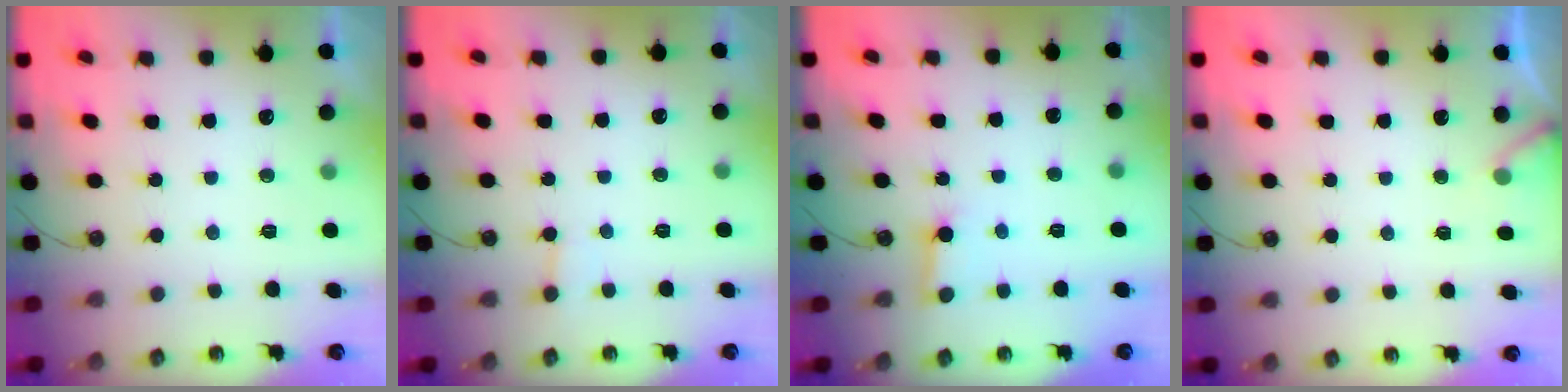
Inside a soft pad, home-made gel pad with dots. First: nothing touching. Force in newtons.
{"total": 2.4, "press": 2.4, "slide": 0.3}
{"total": 2.8, "press": 2.8, "slide": 0.3}
{"total": 3.7, "press": 3.7, "slide": 0.3}